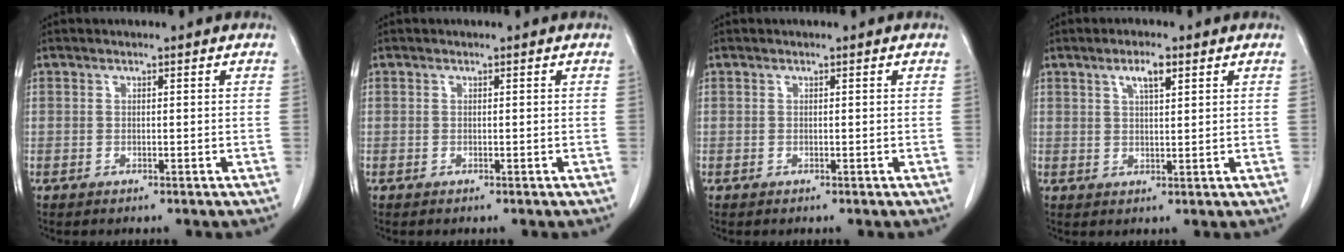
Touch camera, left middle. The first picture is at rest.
{"total": 0.0}
{"total": 0.0}
{"total": 3.5, "force": [1.9, 0.7, 2.8], "torque": [-0.053, 0.002, 0.034]}